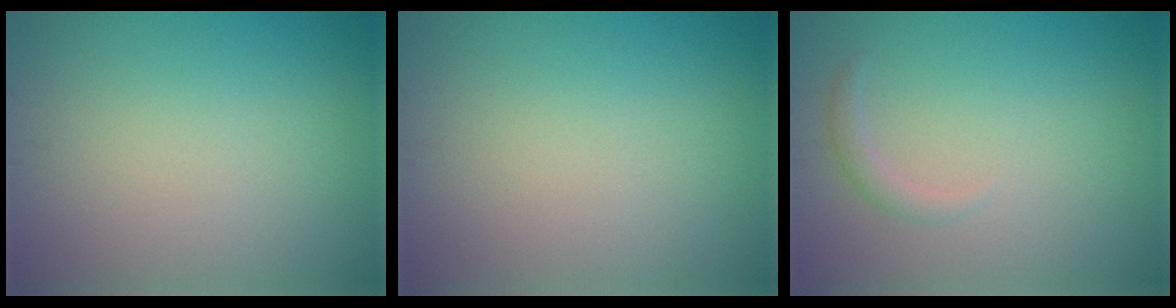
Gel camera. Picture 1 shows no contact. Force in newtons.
{"total": 0.0}
{"total": 1.1, "press": 1.1, "slide": 0.0}